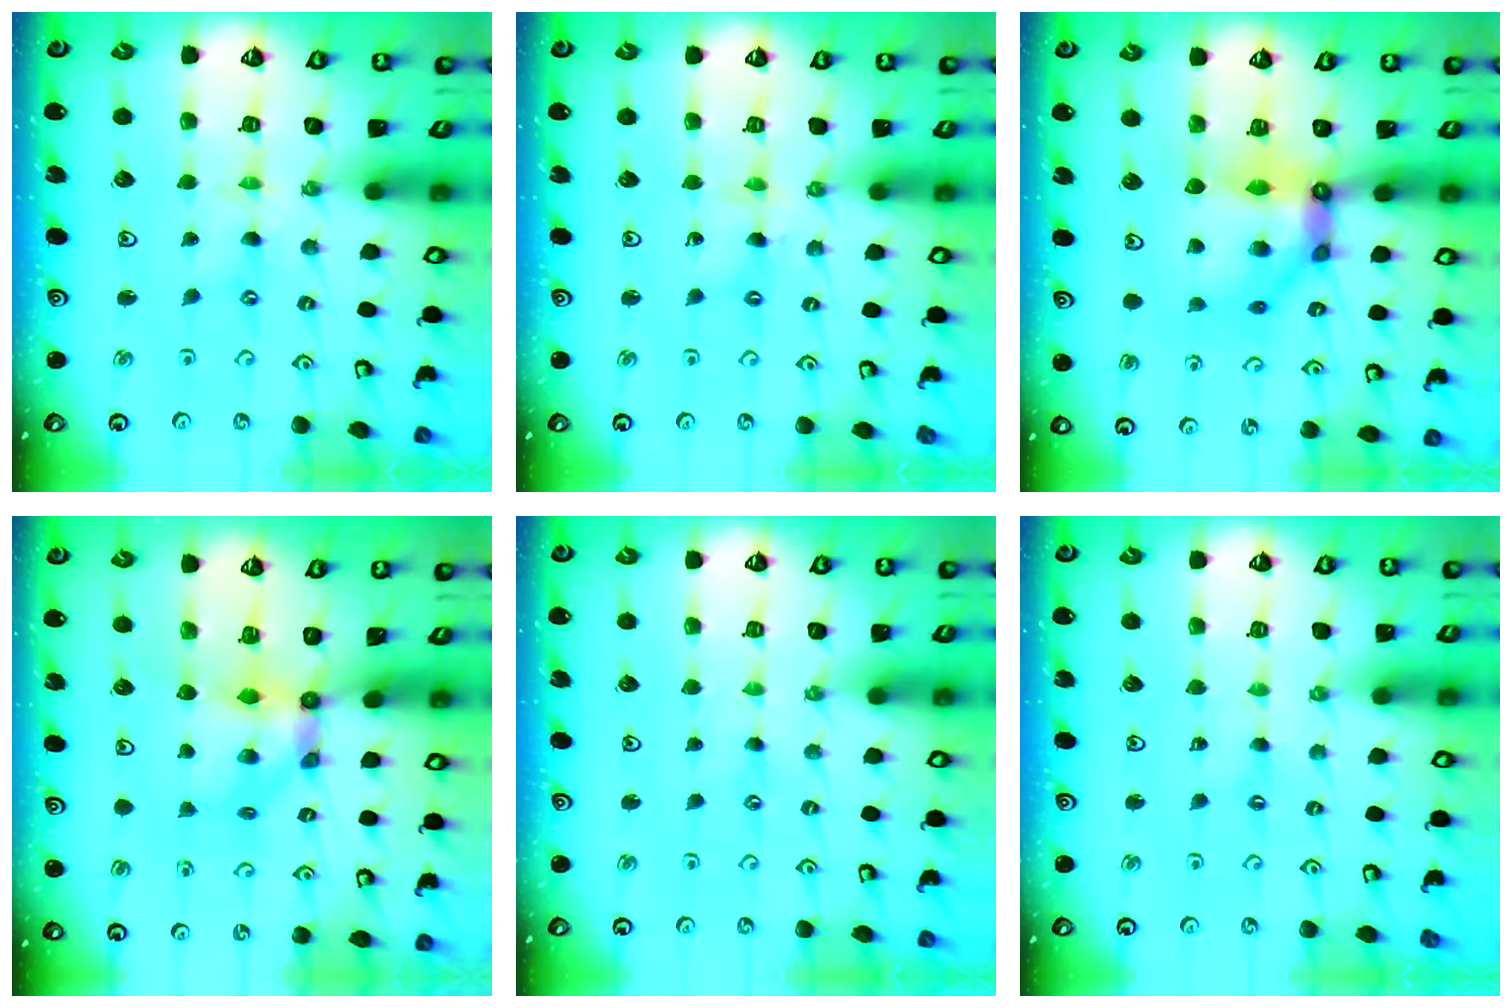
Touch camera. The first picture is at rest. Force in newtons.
{"total": 1.4, "press": 1.4, "slide": 0.1}
{"total": 11.0, "press": 10.9, "slide": 1.4}
{"total": 5.1, "press": 5.1, "slide": 0.2}
{"total": 0.7, "press": 0.6, "slide": 0.1}
{"total": 0.5, "press": 0.5, "slide": 0.1}